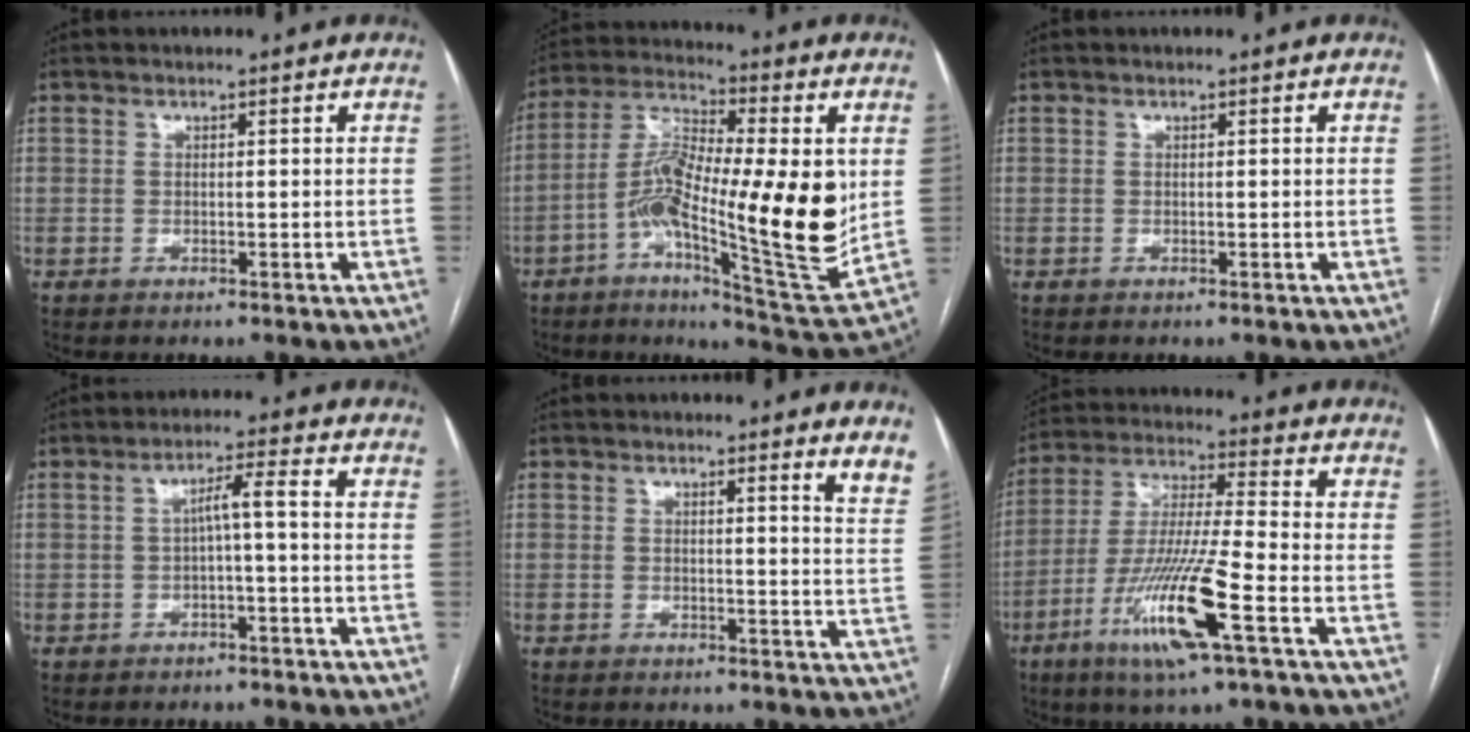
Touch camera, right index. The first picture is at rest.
{"total": 20.9, "force": [-1.2, 3.8, 20.5], "torque": [-0.356, 0.004, -0.020]}
{"total": 0.0}
{"total": 3.7, "force": [-0.5, 0.0, 3.7], "torque": [-0.062, 0.016, -0.005]}
{"total": 4.6, "force": [3.9, -0.3, 2.3], "torque": [-0.029, -0.026, 0.023]}
{"total": 15.0, "force": [-6.5, 0.2, 13.5], "torque": [-0.275, -0.021, -0.121]}